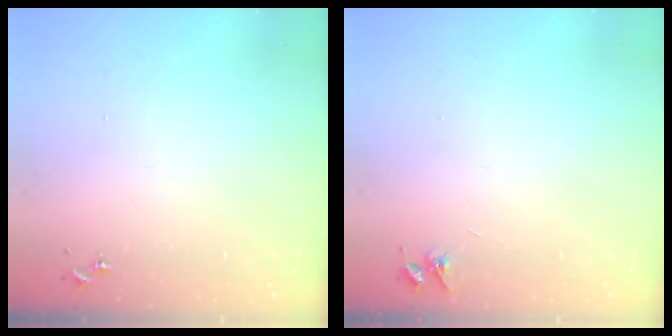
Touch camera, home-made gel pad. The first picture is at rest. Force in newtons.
{"total": 3.6, "press": 3.6, "slide": 0.5}